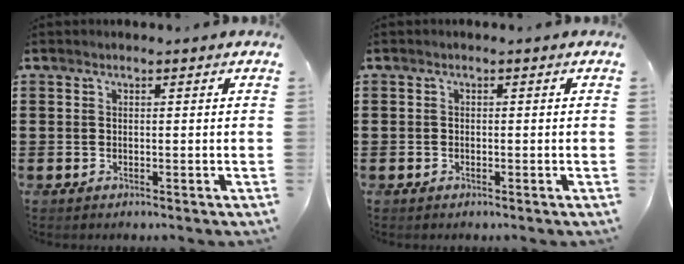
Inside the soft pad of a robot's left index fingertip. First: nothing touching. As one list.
[{"total": 0.6, "force": [-0.4, 0.4, 0.1], "torque": [-0.003, 0.002, -0.009]}]